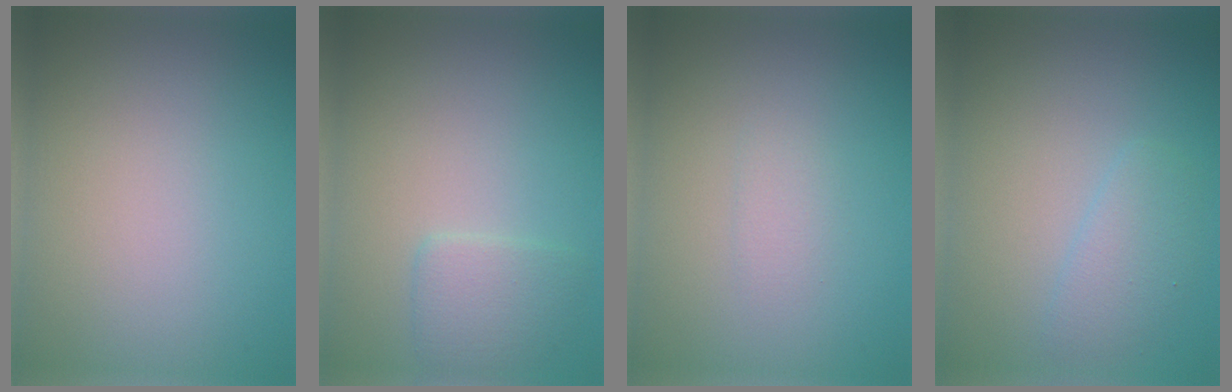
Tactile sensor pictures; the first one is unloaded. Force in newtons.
{"total": 2.0, "press": 2.0, "slide": 0.1}
{"total": 0.9, "press": 0.9, "slide": 0.0}
{"total": 2.0, "press": 2.0, "slide": 0.1}